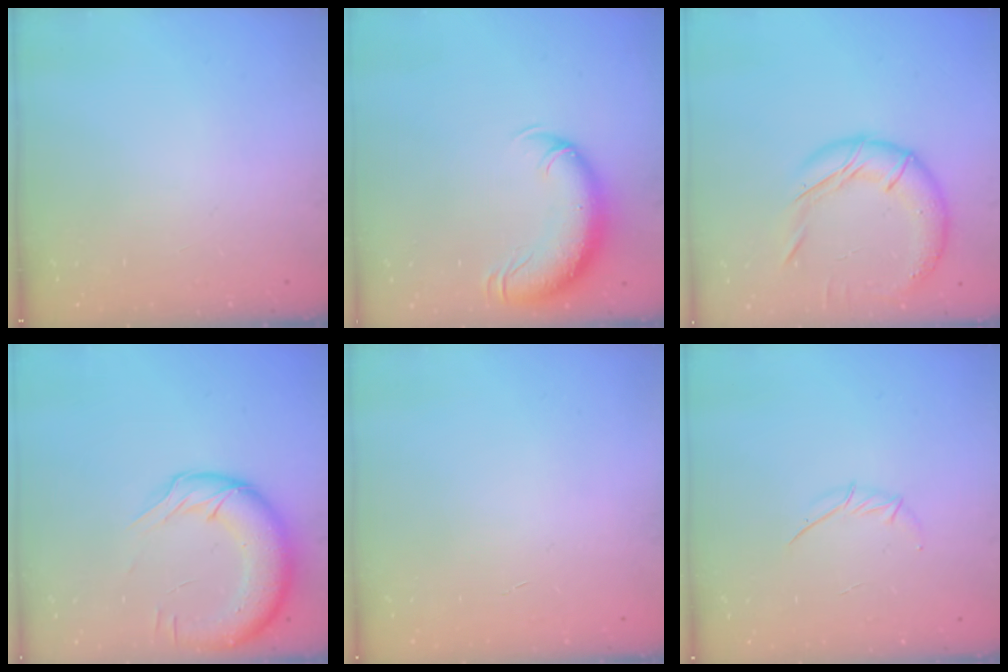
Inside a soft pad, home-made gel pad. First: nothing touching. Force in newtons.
{"total": 10.6, "press": 10.3, "slide": 2.5}
{"total": 15.8, "press": 15.7, "slide": 1.7}
{"total": 15.7, "press": 15.3, "slide": 3.6}
{"total": 0.0}
{"total": 4.0, "press": 4.0, "slide": 0.7}